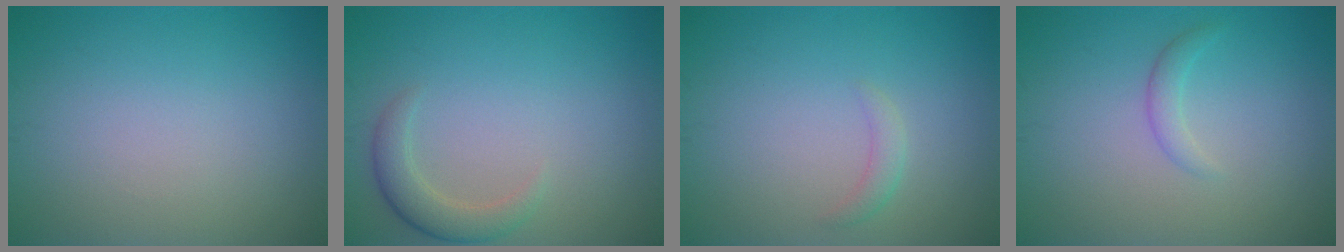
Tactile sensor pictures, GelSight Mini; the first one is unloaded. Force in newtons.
{"total": 2.6, "press": 2.6, "slide": 0.1}
{"total": 1.1, "press": 1.1, "slide": 0.0}
{"total": 1.3, "press": 1.3, "slide": 0.0}